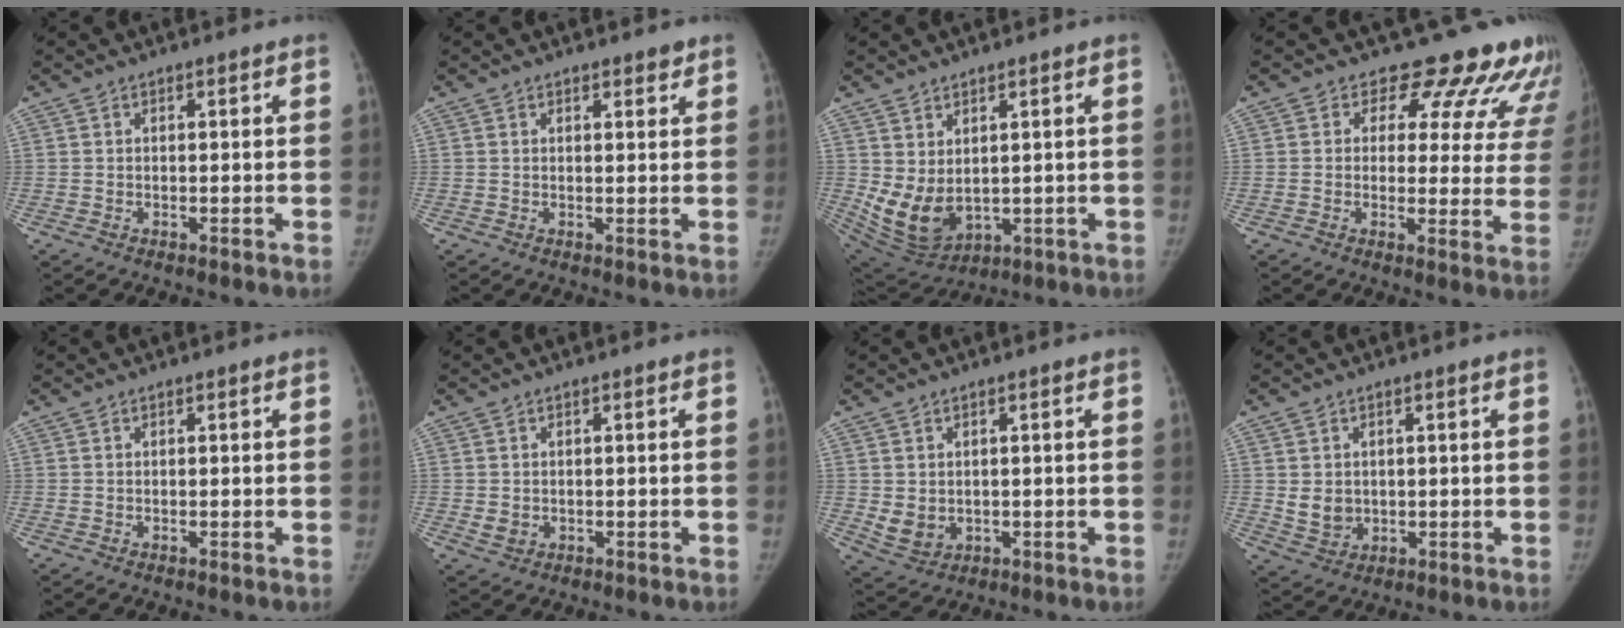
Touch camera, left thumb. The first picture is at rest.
{"total": 1.6, "force": [1.3, 0.7, 0.7], "torque": [0.001, -0.008, 0.015]}
{"total": 9.9, "force": [1.2, 6.6, 7.3], "torque": [-0.129, -0.022, 0.049]}
{"total": 14.5, "force": [12.7, 6.3, 3.2], "torque": [0.019, -0.080, 0.122]}
{"total": 0.0}
{"total": 2.1, "force": [-0.1, 1.8, 1.0], "torque": [-0.013, -0.002, 0.005]}
{"total": 4.6, "force": [0.0, 3.8, 2.5], "torque": [-0.035, -0.009, 0.018]}
{"total": 4.4, "force": [0.5, 3.7, 2.2], "torque": [-0.024, -0.009, 0.022]}